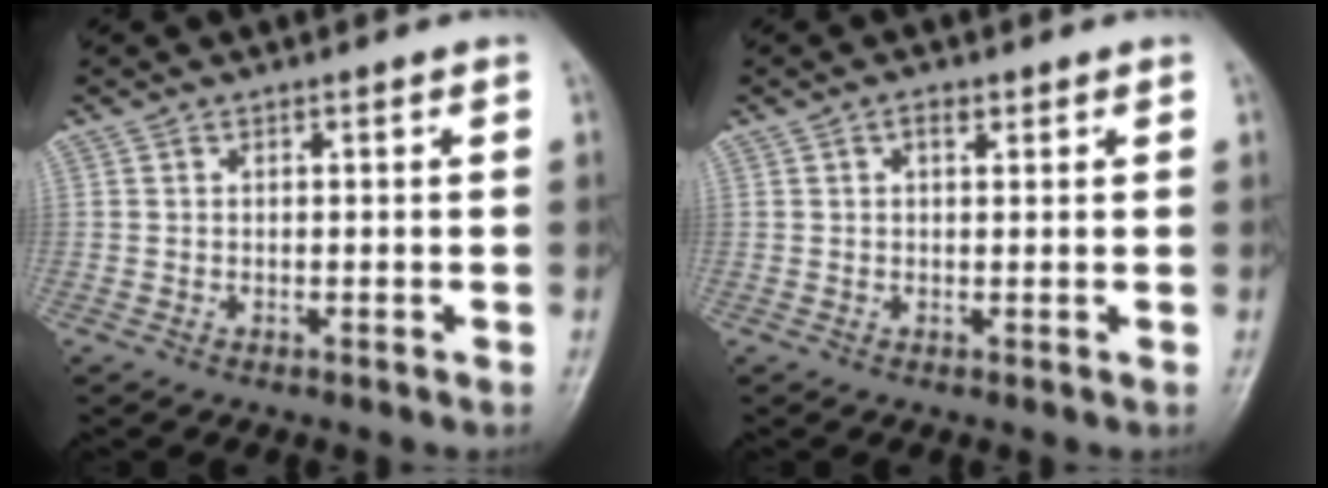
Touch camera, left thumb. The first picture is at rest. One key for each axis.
{"total": 1.8, "fx": 0.9, "fy": 1.0, "fz": 1.3, "tx": -0.018, "ty": 0.000, "tz": 0.012}